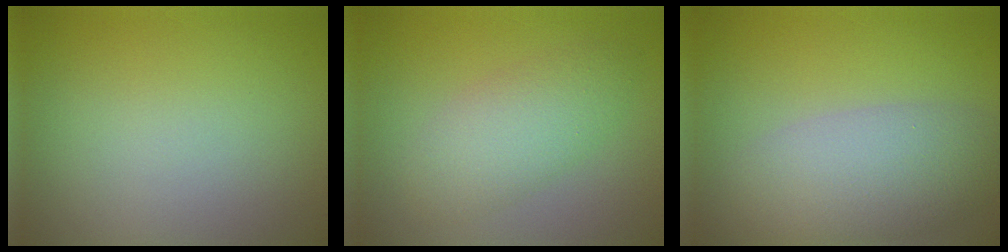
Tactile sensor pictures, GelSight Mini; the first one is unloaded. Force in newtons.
{"total": 3.8, "press": 3.8, "slide": 0.1}
{"total": 5.7, "press": 5.7, "slide": 0.4}